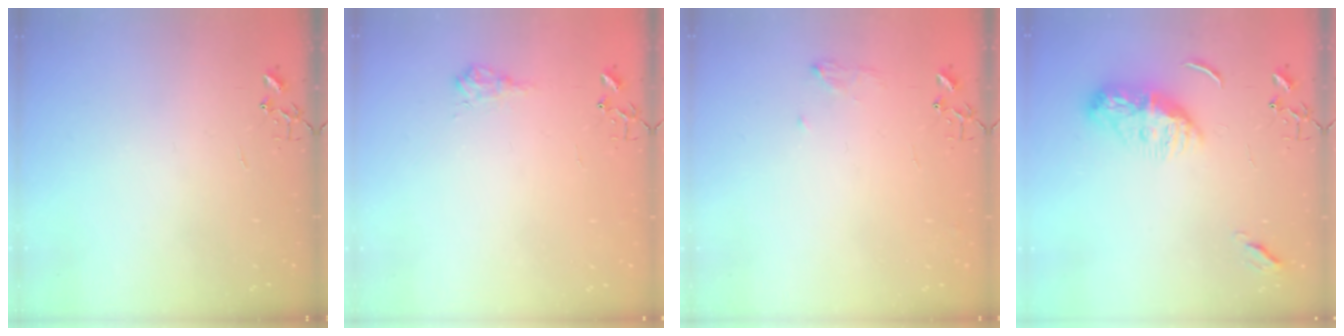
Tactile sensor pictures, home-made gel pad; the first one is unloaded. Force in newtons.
{"total": 8.5, "press": 8.5, "slide": 0.8}
{"total": 7.0, "press": 7.0, "slide": 0.8}
{"total": 10.4, "press": 10.3, "slide": 0.7}